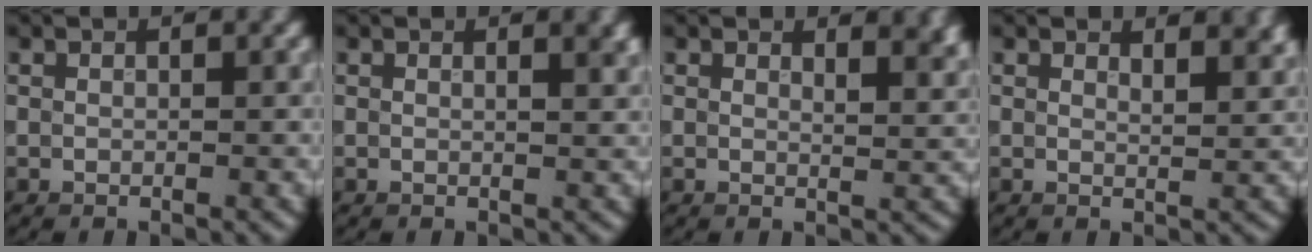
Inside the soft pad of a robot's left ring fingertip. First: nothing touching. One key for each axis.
{"total": 1.4, "fx": 0.8, "fy": 0.6, "fz": 1.0, "tx": -0.001, "ty": 0.004, "tz": 0.005}
{"total": 2.5, "fx": 1.9, "fy": 1.0, "fz": 1.4, "tx": -0.002, "ty": 0.002, "tz": 0.024}
{"total": 2.6, "fx": 2.1, "fy": 0.9, "fz": 1.2, "tx": -0.003, "ty": 0.005, "tz": 0.025}